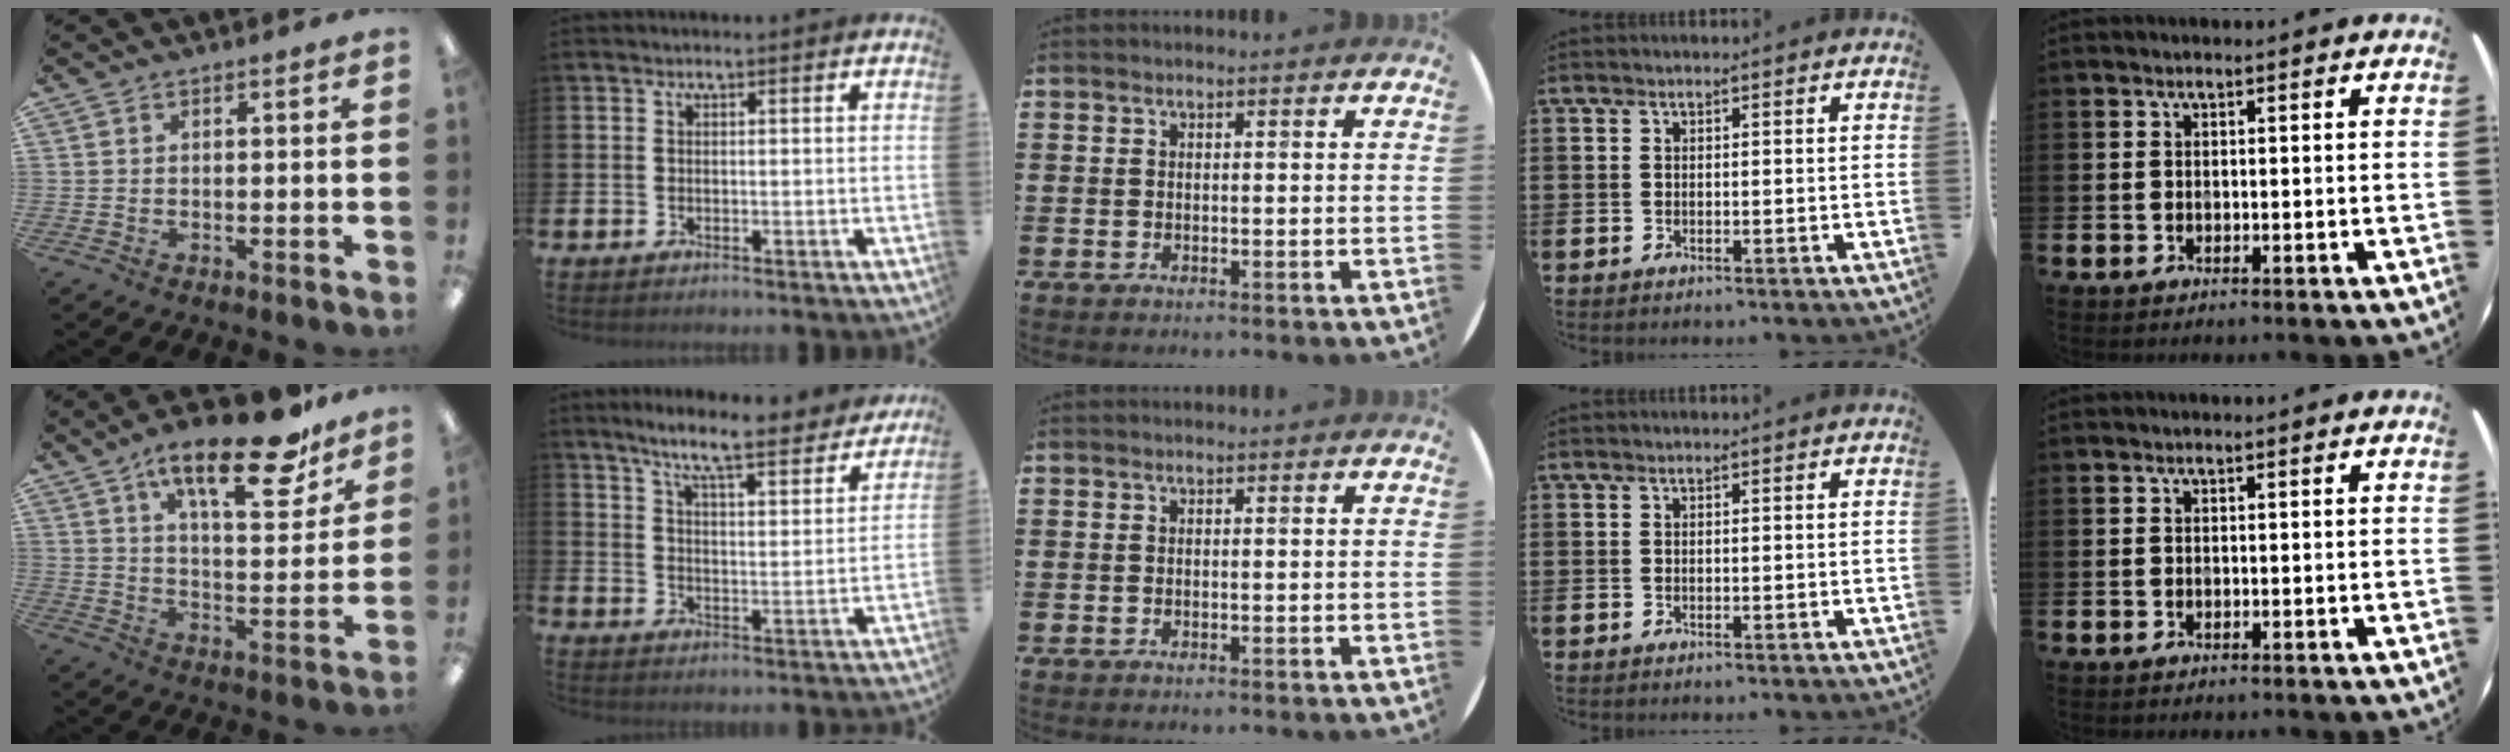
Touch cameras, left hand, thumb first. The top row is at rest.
{"thumb": {"total": 20.5, "force": [13.3, 7.0, 14.0], "torque": [-0.207, -0.074, 0.212]}, "index": {"total": 8.3, "force": [7.5, 0.8, 3.6], "torque": [-0.078, -0.046, 0.125]}}